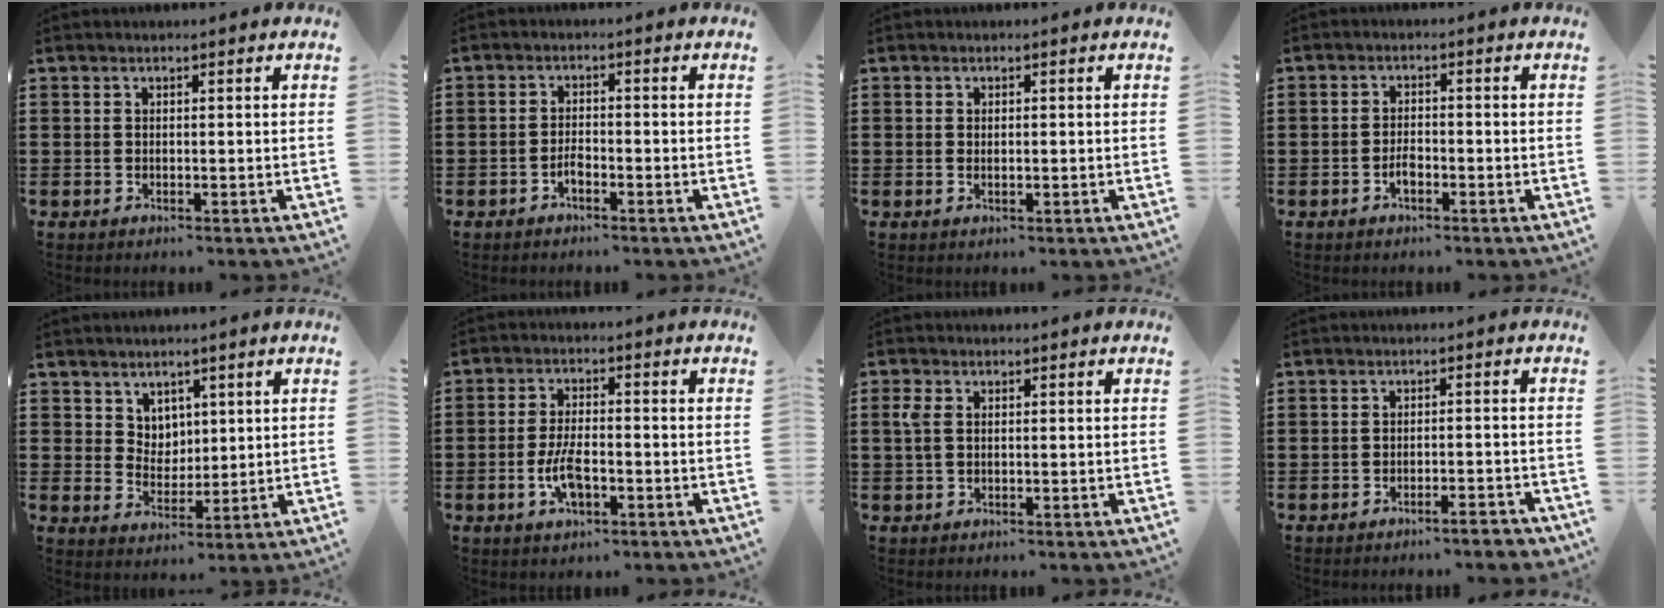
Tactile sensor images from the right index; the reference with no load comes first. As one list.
[{"total": 1.9, "force": [-1.2, 0.9, 1.2], "torque": [-0.025, 0.002, -0.024]}, {"total": 0.6, "force": [0.0, 0.3, 0.6], "torque": [-0.012, 0.002, 0.000]}, {"total": 2.2, "force": [-1.1, 1.1, 1.6], "torque": [-0.032, 0.003, -0.022]}, {"total": 4.4, "force": [2.8, 3.3, 0.4], "torque": [-0.025, 0.004, 0.054]}, {"total": 5.8, "force": [-1.9, 2.4, 4.9], "torque": [-0.109, -0.001, -0.040]}, {"total": 2.3, "force": [0.2, 1.4, 1.9], "torque": [-0.048, 0.004, 0.001]}, {"total": 2.6, "force": [-2.3, 0.1, 1.1], "torque": [-0.020, 0.001, -0.048]}]